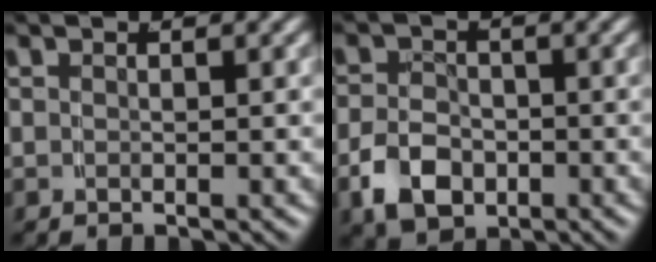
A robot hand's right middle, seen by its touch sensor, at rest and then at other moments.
{"total": 4.5, "force": [-1.5, 3.3, 2.6], "torque": [-0.048, -0.007, -0.024]}